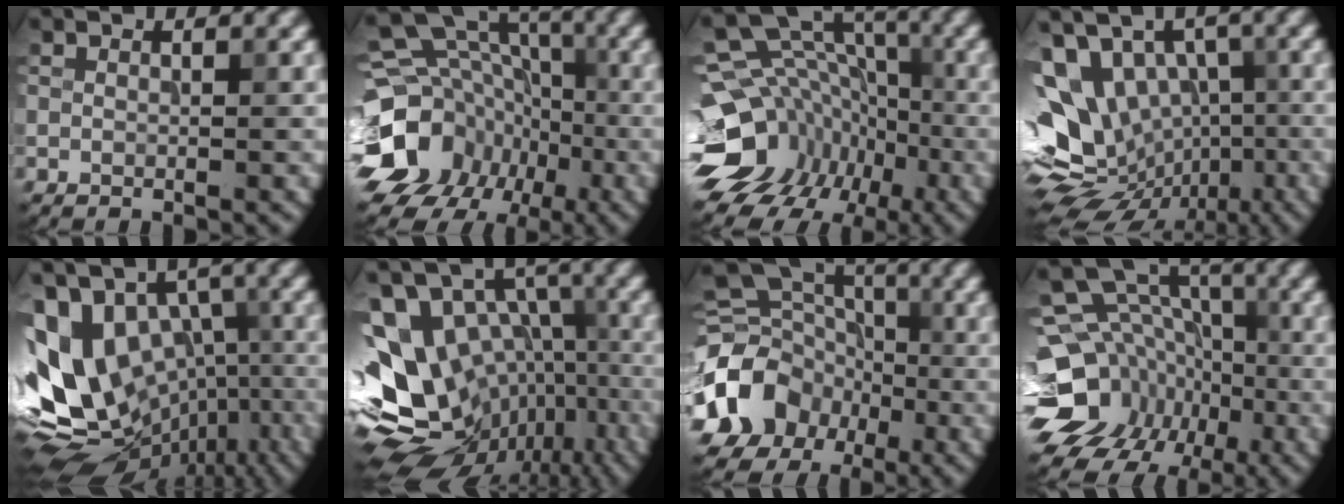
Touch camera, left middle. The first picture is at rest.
{"total": 12.1, "force": [-3.2, 10.3, 5.7], "torque": [-0.126, 0.000, -0.062]}
{"total": 11.9, "force": [-5.0, 9.3, 5.5], "torque": [-0.112, 0.013, -0.077]}
{"total": 14.0, "force": [-1.3, 11.3, 8.2], "torque": [-0.149, 0.011, -0.010]}
{"total": 13.9, "force": [-1.3, 9.5, 10.0], "torque": [-0.182, -0.013, 0.009]}
{"total": 14.9, "force": [-2.9, 11.1, 9.6], "torque": [-0.163, 0.003, 0.001]}
{"total": 14.4, "force": [-5.8, 11.7, 6.0], "torque": [-0.139, -0.028, -0.109]}
{"total": 11.7, "force": [-3.8, 9.7, 5.3], "torque": [-0.107, 0.001, -0.063]}